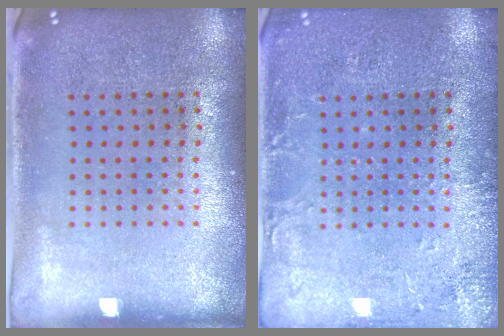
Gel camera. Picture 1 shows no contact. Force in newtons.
{"total": 2.5, "press": 2.5, "slide": 0.3}